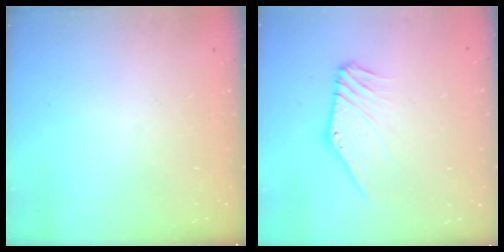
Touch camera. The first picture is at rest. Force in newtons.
{"total": 3.6, "press": 3.5, "slide": 0.2}